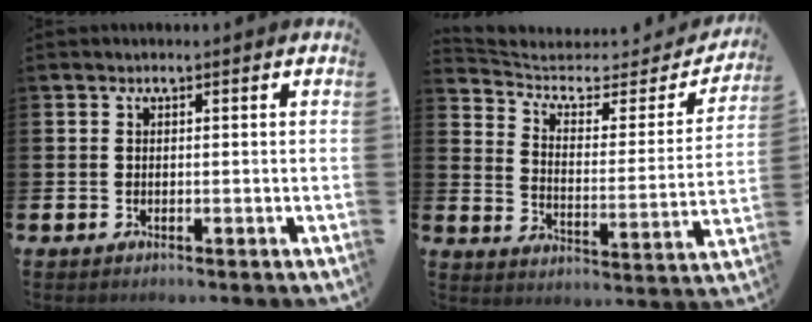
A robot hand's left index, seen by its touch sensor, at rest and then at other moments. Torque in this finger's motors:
{"motor_torque": [0.57, -1.56, -0.04, -0.02]}